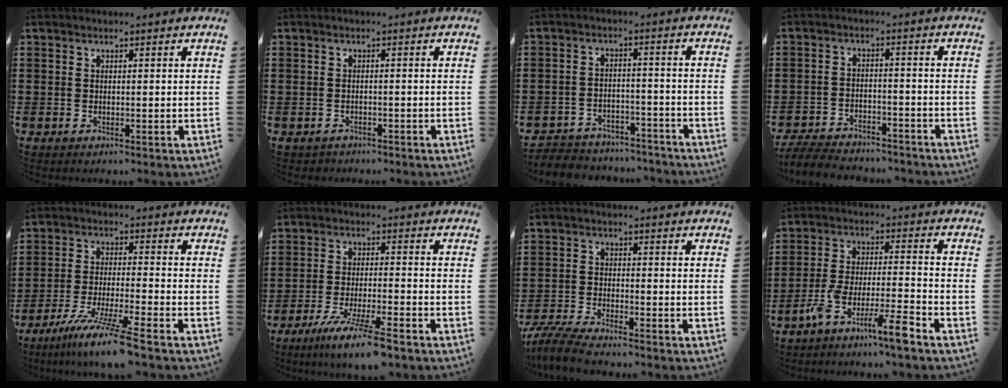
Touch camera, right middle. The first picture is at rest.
{"total": 0.9, "force": [-0.9, 0.3, 0.0], "torque": [-0.003, 0.002, -0.020]}
{"total": 4.1, "force": [-4.0, 0.8, -0.2], "torque": [-0.002, 0.006, -0.086]}
{"total": 5.6, "force": [-5.4, 1.0, 1.0], "torque": [-0.023, 0.010, -0.109]}
{"total": 8.2, "force": [-6.8, -0.9, 4.6], "torque": [-0.089, -0.018, -0.131]}
{"total": 7.5, "force": [-5.8, -0.1, 4.7], "torque": [-0.090, -0.017, -0.107]}
{"total": 5.0, "force": [-4.6, 0.2, 1.8], "torque": [-0.058, -0.013, -0.098]}
{"total": 7.9, "force": [-6.3, 0.3, 4.8], "torque": [-0.103, -0.006, -0.123]}